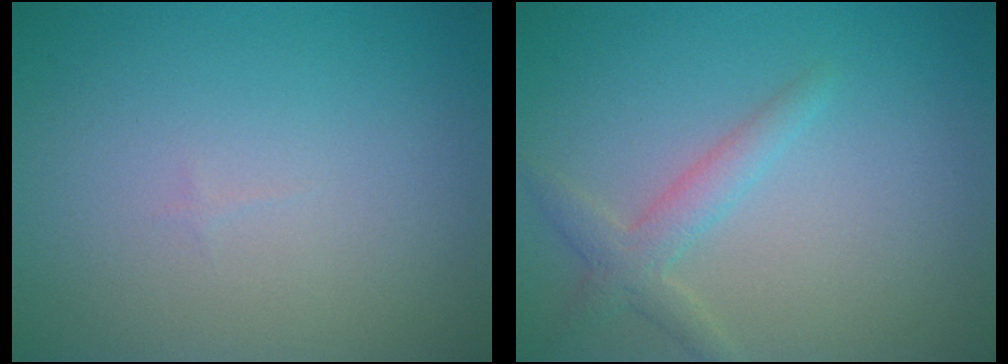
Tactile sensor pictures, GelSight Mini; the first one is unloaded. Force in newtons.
{"total": 2.3, "press": 2.3, "slide": 0.1}